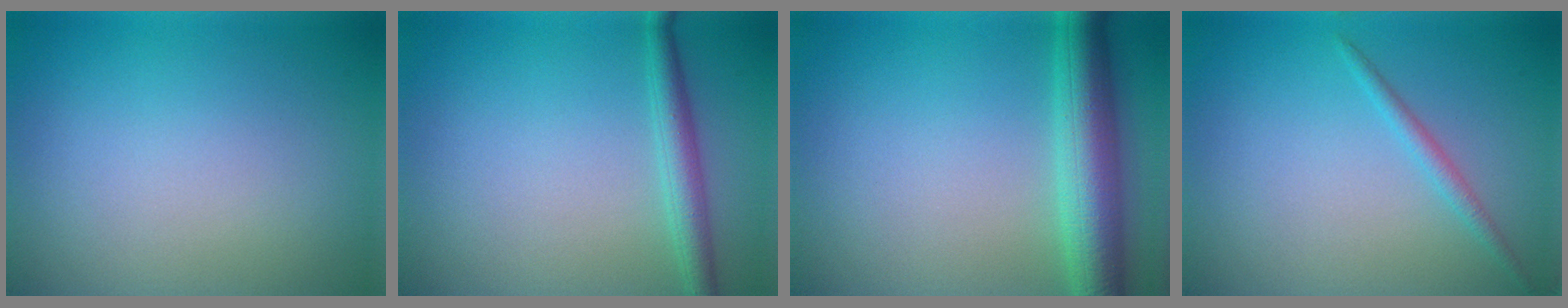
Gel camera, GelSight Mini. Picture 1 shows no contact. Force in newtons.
{"total": 2.6, "press": 2.6, "slide": 0.0}
{"total": 6.2, "press": 6.2, "slide": 0.2}
{"total": 1.3, "press": 1.3, "slide": 0.0}